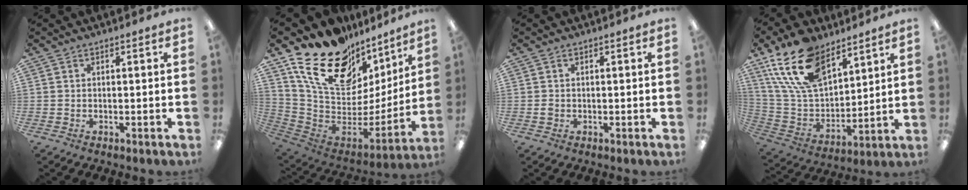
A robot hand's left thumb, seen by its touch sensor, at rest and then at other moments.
{"total": 24.0, "force": [14.6, 13.4, 13.4], "torque": [-0.217, -0.099, 0.276]}
{"total": 0.9, "force": [-0.1, 0.8, 0.5], "torque": [-0.010, 0.003, -0.002]}
{"total": 19.7, "force": [12.4, 10.5, 11.1], "torque": [-0.237, -0.055, 0.230]}